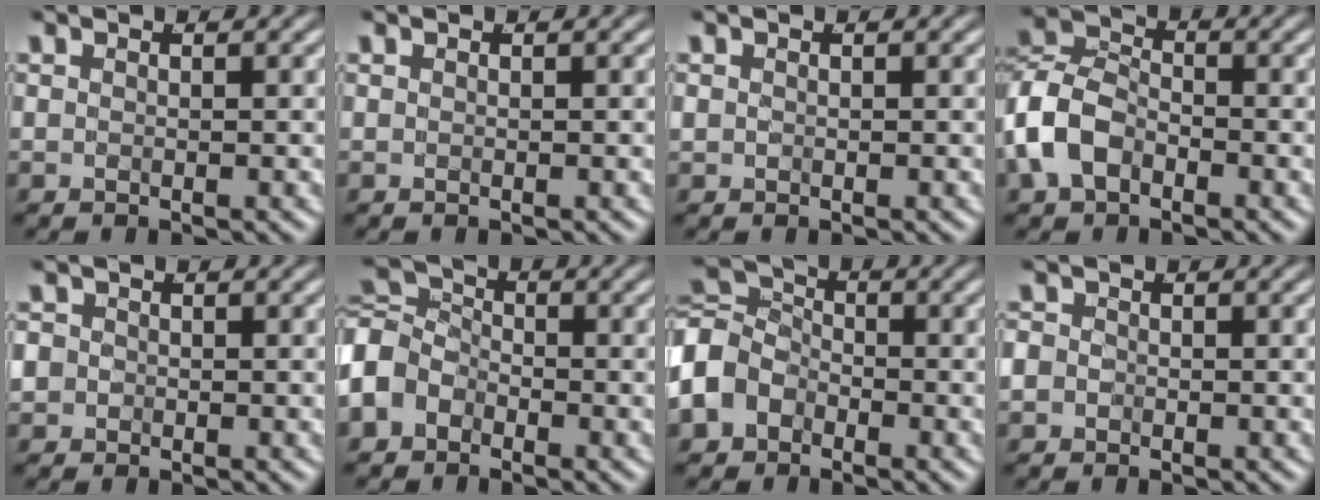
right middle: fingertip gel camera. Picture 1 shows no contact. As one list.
[{"total": 0.0}, {"total": 0.7, "force": [-0.1, 0.6, 0.3], "torque": [-0.010, -0.003, 0.002]}, {"total": 9.0, "force": [-1.9, 7.9, 3.7], "torque": [-0.114, -0.021, -0.039]}, {"total": 3.1, "force": [-0.6, 2.9, 0.9], "torque": [-0.033, -0.014, -0.010]}, {"total": 5.4, "force": [-1.0, 4.7, 2.4], "torque": [-0.058, -0.016, -0.016]}, {"total": 6.1, "force": [-1.1, 5.3, 2.6], "torque": [-0.071, -0.020, -0.016]}, {"total": 2.7, "force": [-0.5, 2.6, 0.9], "torque": [-0.033, -0.011, -0.010]}]